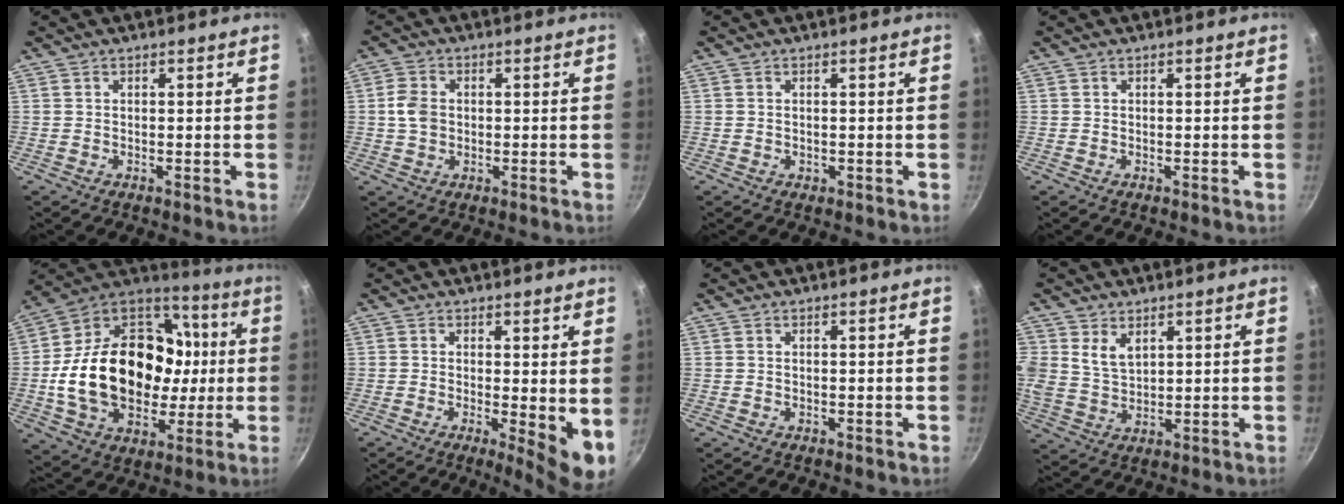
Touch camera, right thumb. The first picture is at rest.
{"total": 4.4, "force": [-0.1, 3.4, 2.7], "torque": [-0.049, 0.007, -0.005]}
{"total": 0.7, "force": [0.0, 0.5, 0.4], "torque": [-0.002, 0.001, 0.000]}
{"total": 0.0}
{"total": 30.3, "force": [-0.5, 22.2, 20.7], "torque": [-0.338, 0.042, 0.000]}
{"total": 7.5, "force": [-0.1, 2.3, 7.2], "torque": [-0.093, -0.019, 0.000]}
{"total": 0.0}
{"total": 5.9, "force": [2.8, 4.0, 3.4], "torque": [-0.062, -0.014, 0.058]}